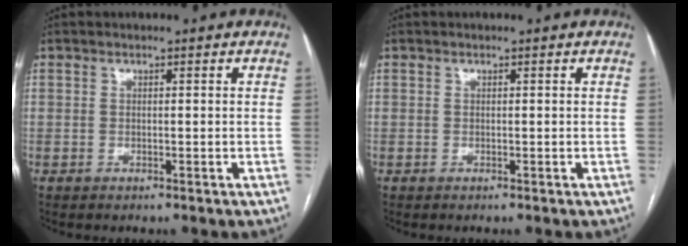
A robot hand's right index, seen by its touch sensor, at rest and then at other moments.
{"total": 0.0}